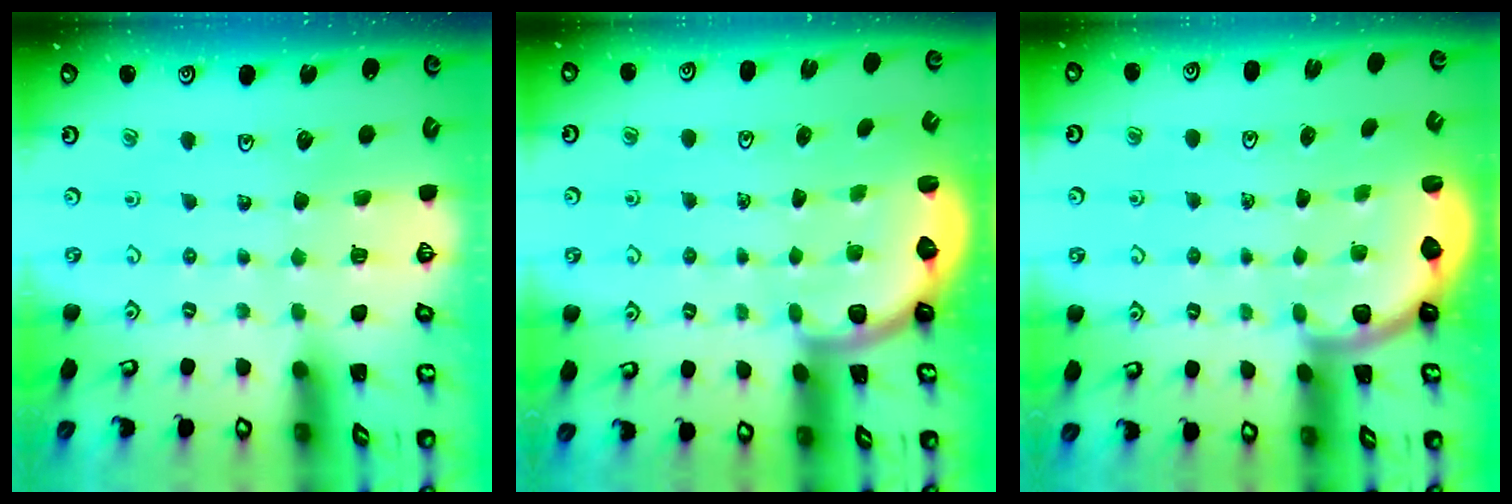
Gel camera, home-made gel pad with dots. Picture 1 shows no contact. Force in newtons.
{"total": 2.1, "press": 1.9, "slide": 0.8}
{"total": 2.4, "press": 1.7, "slide": 1.6}